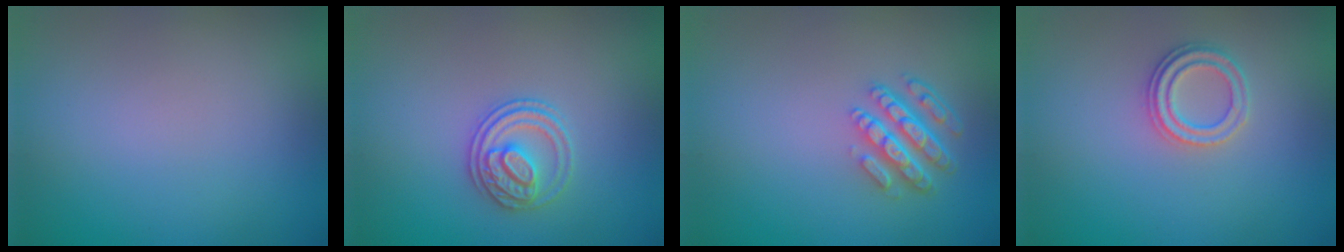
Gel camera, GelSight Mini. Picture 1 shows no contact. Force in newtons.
{"total": 2.7, "press": 2.6, "slide": 0.7}
{"total": 4.4, "press": 3.2, "slide": 3.0}
{"total": 2.3, "press": 2.1, "slide": 0.8}